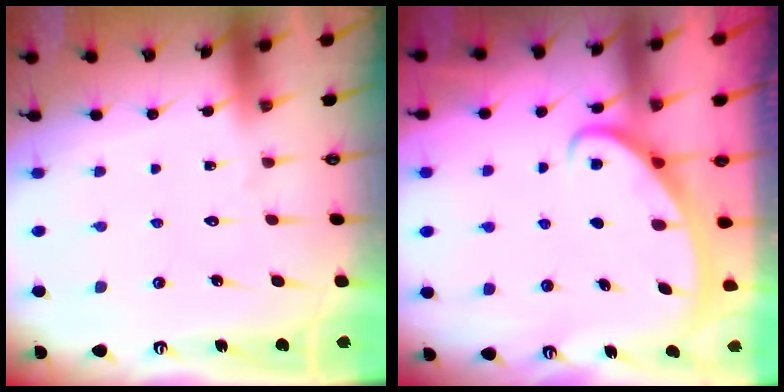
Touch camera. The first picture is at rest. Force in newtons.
{"total": 3.0, "press": 3.0, "slide": 0.3}